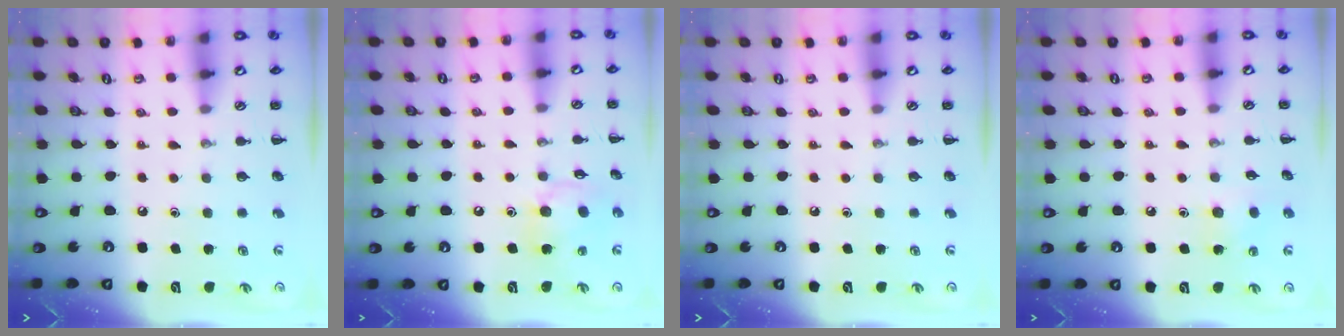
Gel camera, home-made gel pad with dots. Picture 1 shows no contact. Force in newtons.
{"total": 12.3, "press": 12.0, "slide": 2.6}
{"total": 0.0}
{"total": 6.4, "press": 6.3, "slide": 1.3}